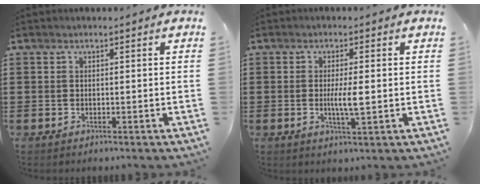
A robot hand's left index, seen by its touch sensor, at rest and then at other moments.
{"total": 4.0, "force": [-0.1, 0.4, 4.0], "torque": [-0.071, -0.004, -0.004]}